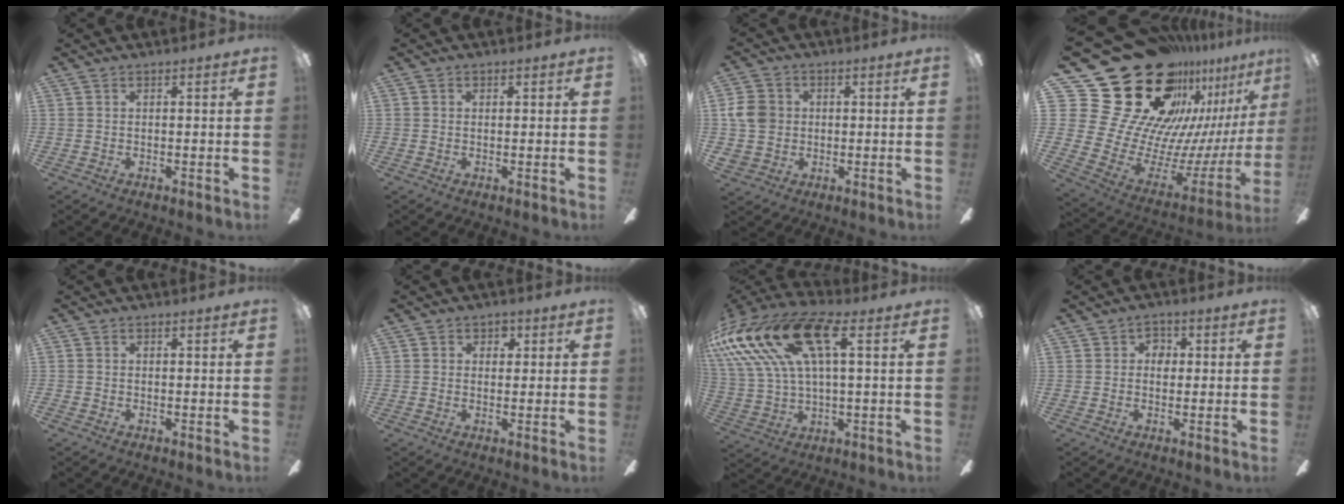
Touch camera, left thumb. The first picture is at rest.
{"total": 0.7, "force": [0.1, 0.6, 0.3], "torque": [0.003, 0.001, -0.001]}
{"total": 7.7, "force": [0.8, 7.0, 3.1], "torque": [-0.060, 0.018, 0.020]}
{"total": 37.1, "force": [22.5, 21.1, 20.5], "torque": [-0.323, -0.209, 0.476]}
{"total": 0.5, "force": [-0.3, 0.3, 0.2], "torque": [-0.003, 0.002, -0.007]}
{"total": 2.7, "force": [0.7, 2.4, 1.2], "torque": [-0.009, 0.004, 0.009]}
{"total": 21.9, "force": [7.6, 10.5, 17.6], "torque": [-0.364, -0.013, 0.130]}
{"total": 3.3, "force": [0.0, 2.7, 1.9], "torque": [-0.012, 0.002, -0.006]}